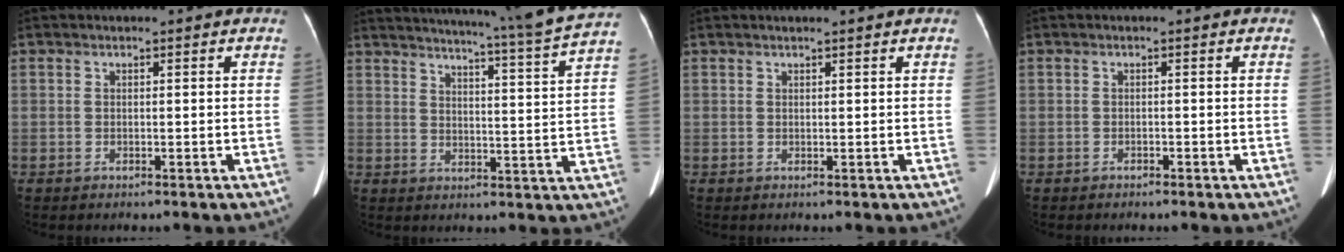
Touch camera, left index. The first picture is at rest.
{"total": 19.6, "force": [17.5, -2.5, 8.4], "torque": [-0.141, -0.059, 0.217]}
{"total": 1.1, "force": [0.9, -0.3, 0.6], "torque": [-0.014, 0.008, 0.021]}
{"total": 0.6, "force": [-0.5, 0.2, 0.1], "torque": [-0.007, -0.001, -0.010]}